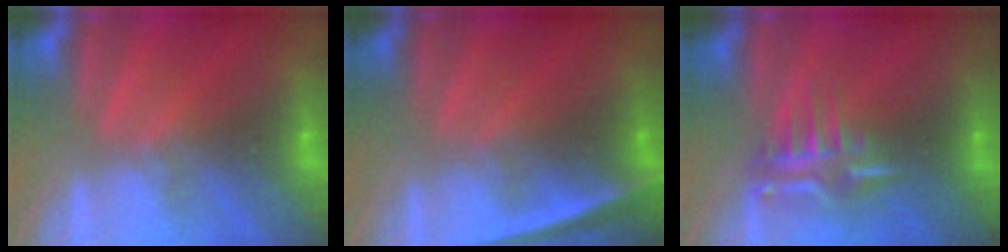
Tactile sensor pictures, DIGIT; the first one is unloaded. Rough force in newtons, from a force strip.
{"total": 2.4}
{"total": 8.1}